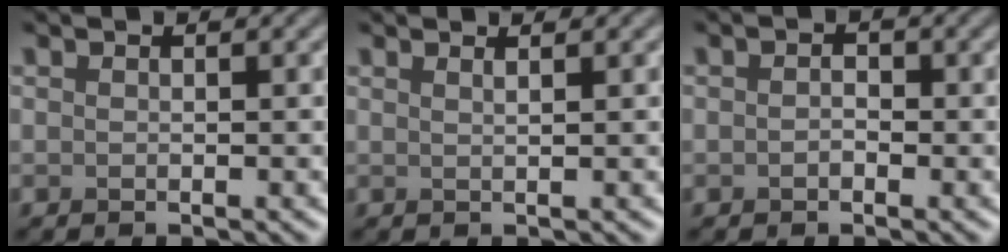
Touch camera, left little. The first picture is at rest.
{"total": 1.7, "force": [1.0, 0.7, 1.1], "torque": [0.000, 0.001, -0.003]}
{"total": 1.0, "force": [-0.2, 0.7, 0.7], "torque": [-0.012, -0.001, -0.007]}